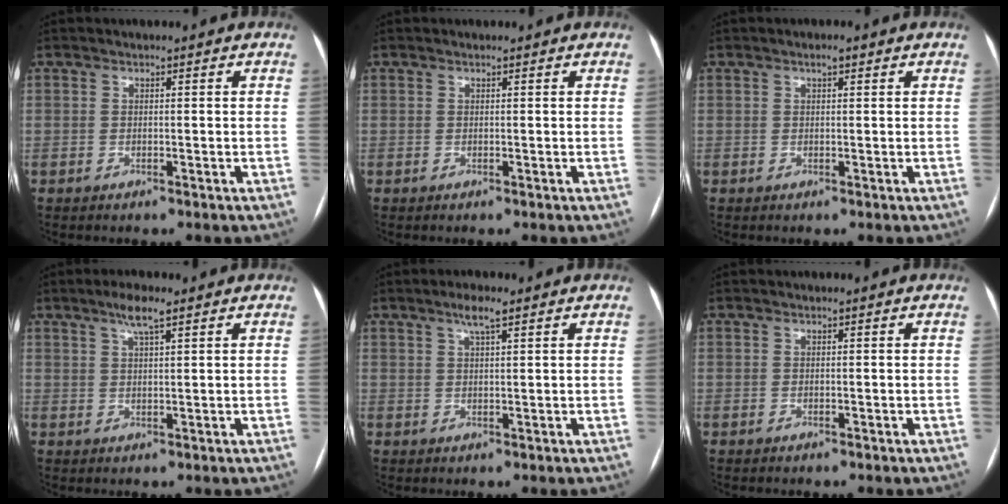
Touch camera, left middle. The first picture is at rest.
{"total": 0.0}
{"total": 1.1, "force": [0.7, 0.3, 0.8], "torque": [-0.016, 0.003, 0.010]}
{"total": 3.6, "force": [2.4, 0.3, 2.7], "torque": [-0.057, 0.004, 0.044]}
{"total": 2.9, "force": [1.9, 0.2, 2.2], "torque": [-0.048, 0.004, 0.034]}
{"total": 0.0}